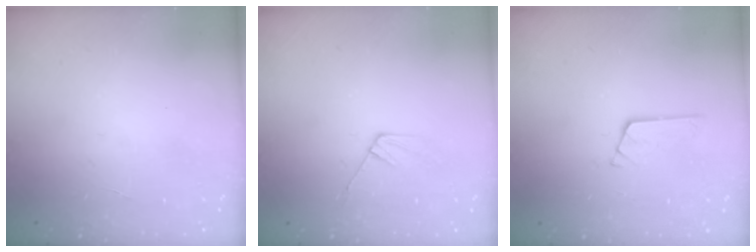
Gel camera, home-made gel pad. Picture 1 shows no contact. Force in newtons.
{"total": 7.5, "press": 7.5, "slide": 0.8}
{"total": 2.6, "press": 2.6, "slide": 0.3}